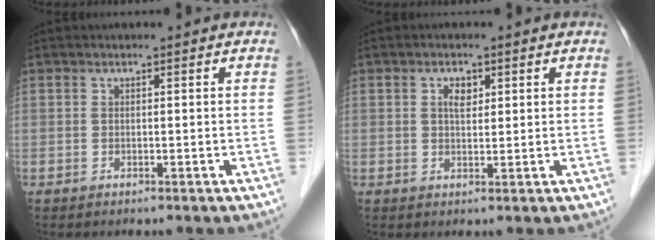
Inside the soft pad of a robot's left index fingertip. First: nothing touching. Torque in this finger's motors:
{"motor_torque": [0.01, -0.01, 0.00, 0.01]}